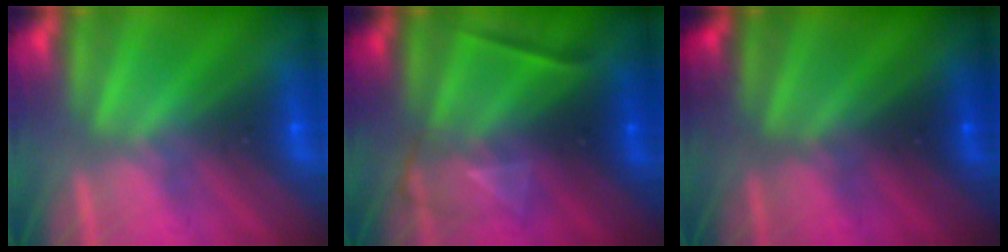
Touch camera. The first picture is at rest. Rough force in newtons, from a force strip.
{"total": 2.2}
{"total": 1.6}